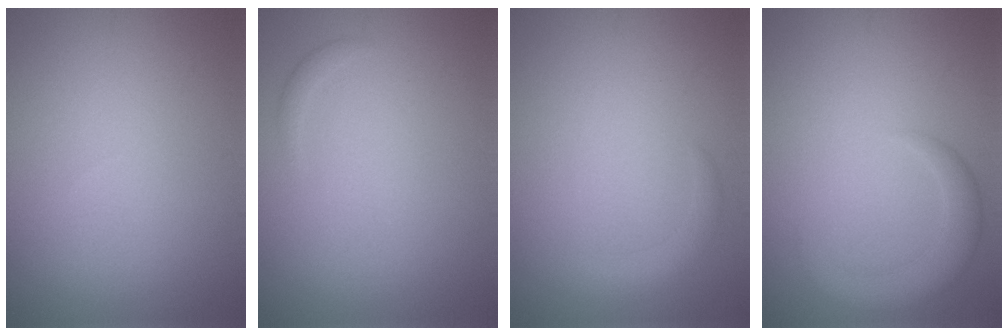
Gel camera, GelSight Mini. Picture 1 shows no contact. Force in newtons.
{"total": 0.6, "press": 0.6, "slide": 0.0}
{"total": 1.4, "press": 1.4, "slide": 0.0}
{"total": 3.4, "press": 3.3, "slide": 0.3}